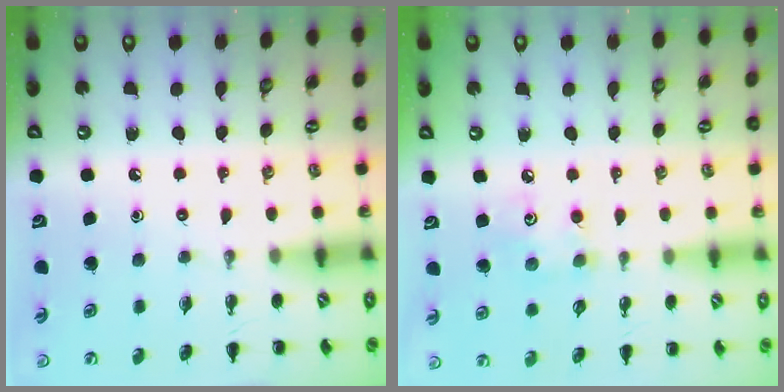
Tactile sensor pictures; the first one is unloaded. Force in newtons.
{"total": 3.7, "press": 3.7, "slide": 0.6}